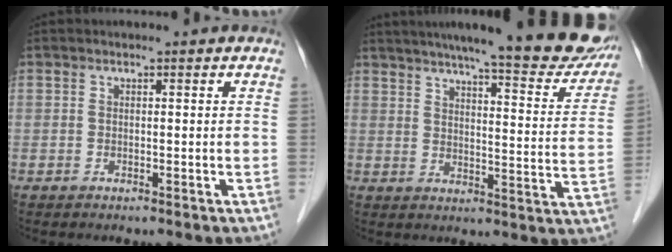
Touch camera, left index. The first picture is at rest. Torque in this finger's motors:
{"motor_torque": [1.07, -1.07, 0.67, 0.14]}